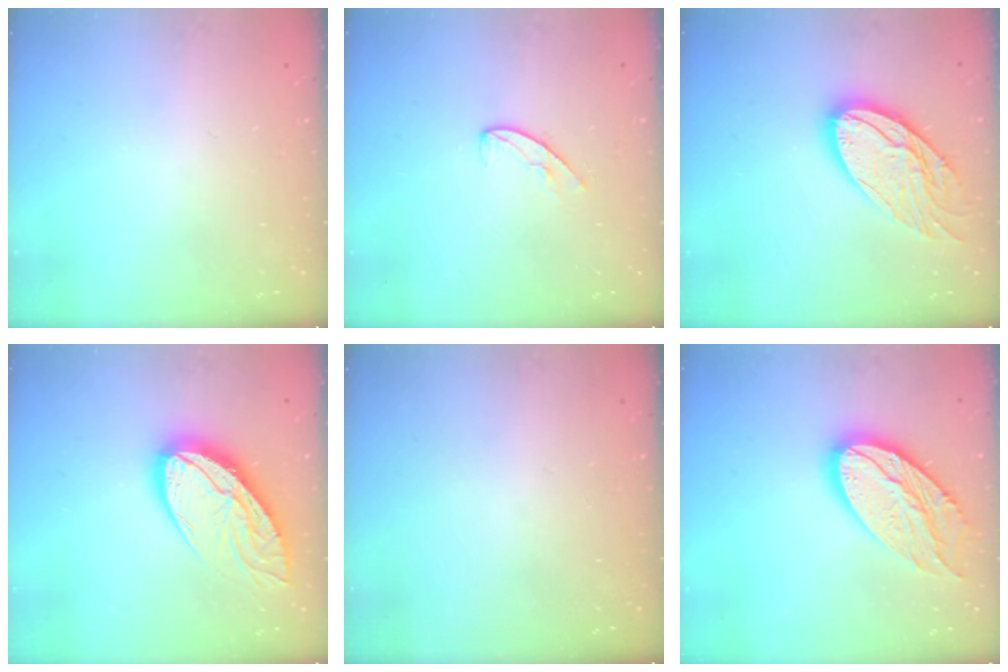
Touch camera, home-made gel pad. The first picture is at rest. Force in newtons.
{"total": 6.4, "press": 6.4, "slide": 0.5}
{"total": 17.0, "press": 16.9, "slide": 1.4}
{"total": 16.8, "press": 16.7, "slide": 1.7}
{"total": 0.0}
{"total": 18.8, "press": 18.7, "slide": 1.6}